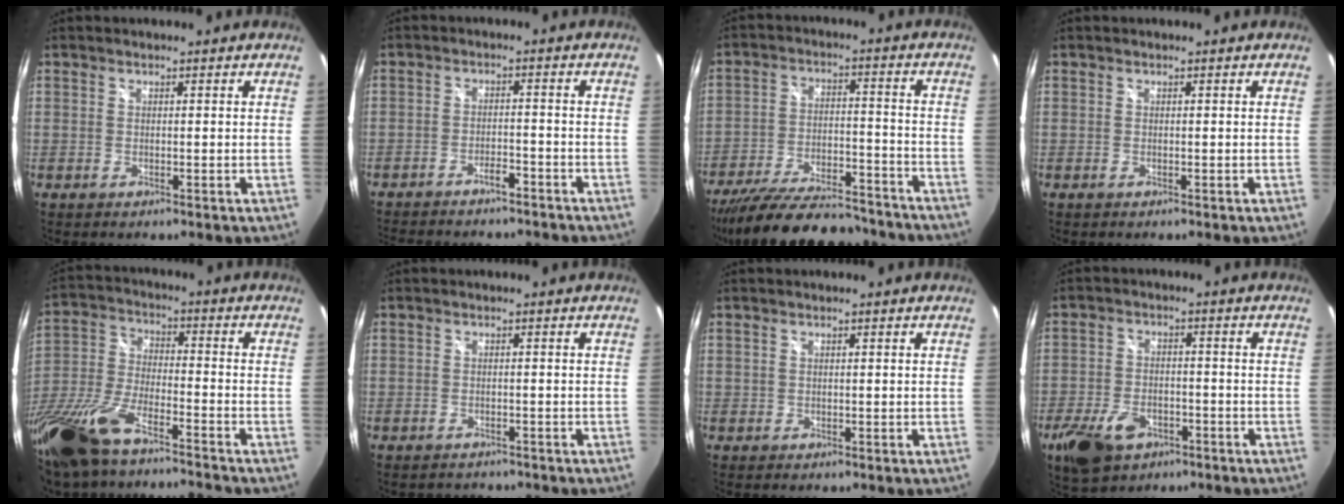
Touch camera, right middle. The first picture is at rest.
{"total": 10.0, "force": [-8.8, 2.9, 3.9], "torque": [-0.093, -0.002, -0.125]}
{"total": 23.4, "force": [-20.0, 6.1, 10.5], "torque": [-0.199, -0.026, -0.291]}
{"total": 0.0}
{"total": 20.2, "force": [-15.3, 5.1, 12.1], "torque": [-0.278, -0.047, -0.288]}
{"total": 2.1, "force": [-1.9, 0.9, 0.0], "torque": [-0.002, 0.003, -0.026]}
{"total": 0.0}
{"total": 11.0, "force": [-6.1, 6.6, 6.2], "torque": [-0.155, -0.012, -0.103]}